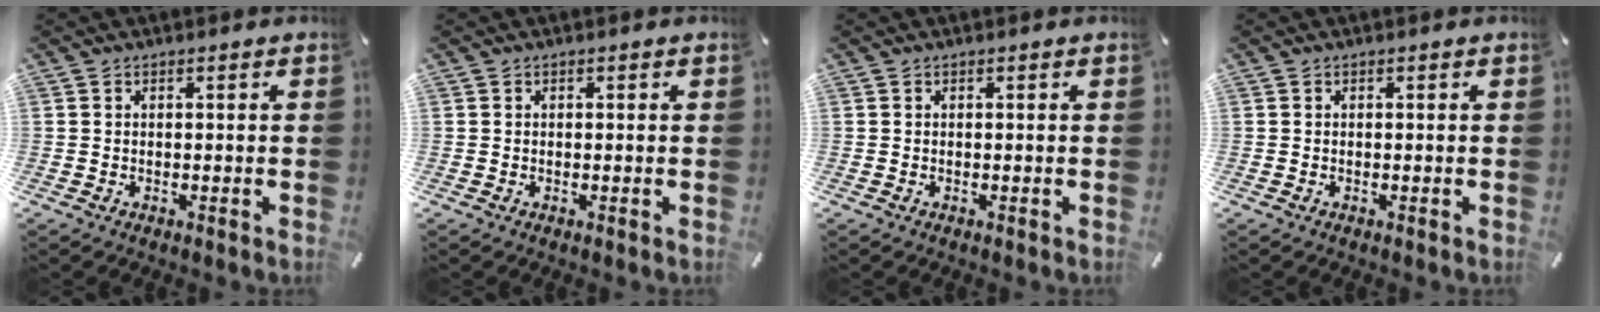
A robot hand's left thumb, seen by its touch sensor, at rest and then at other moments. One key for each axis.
{"total": 0.0}
{"total": 0.0}
{"total": 0.0}